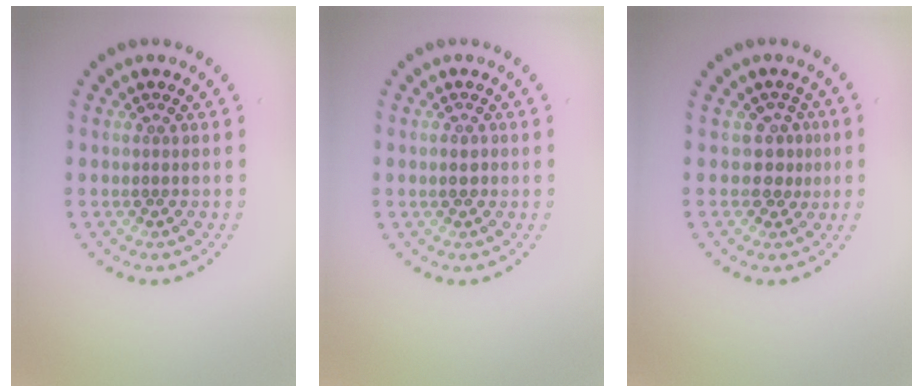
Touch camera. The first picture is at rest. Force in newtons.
{"total": 1.0, "press": 1.0, "slide": 0.2}
{"total": 1.9, "press": 1.4, "slide": 1.2}